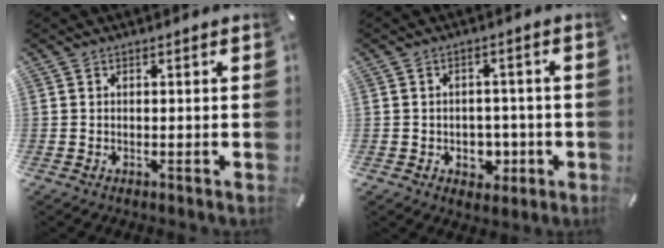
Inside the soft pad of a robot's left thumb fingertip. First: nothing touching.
{"total": 4.9, "force": [-1.0, 4.4, 2.0], "torque": [-0.014, 0.001, -0.020]}